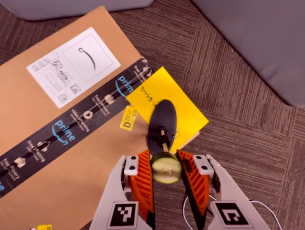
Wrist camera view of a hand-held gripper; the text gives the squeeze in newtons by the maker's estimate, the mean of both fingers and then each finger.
{"total": 8.3, "left": 8.4, "right": 8.2}